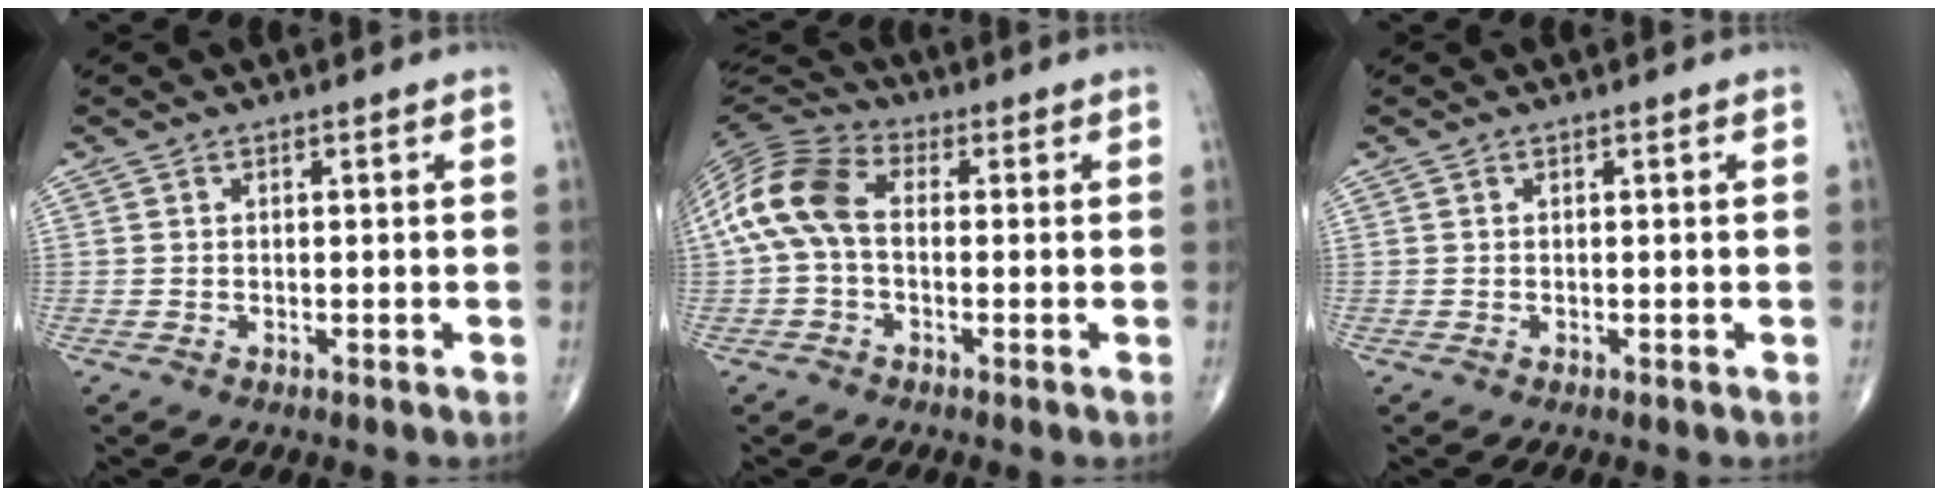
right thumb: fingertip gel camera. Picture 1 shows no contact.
{"total": 11.7, "force": [0.2, 7.5, 9.0], "torque": [-0.187, 0.030, -0.010]}
{"total": 0.0}